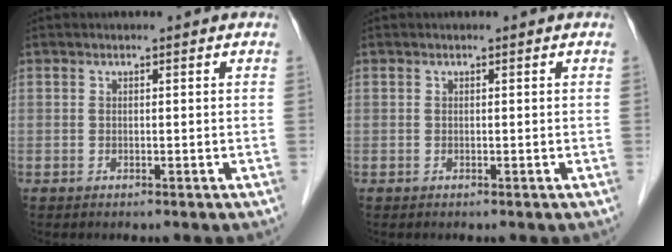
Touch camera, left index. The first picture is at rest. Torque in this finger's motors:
{"motor_torque": [-0.02, 0.02, 0.00, 0.00]}